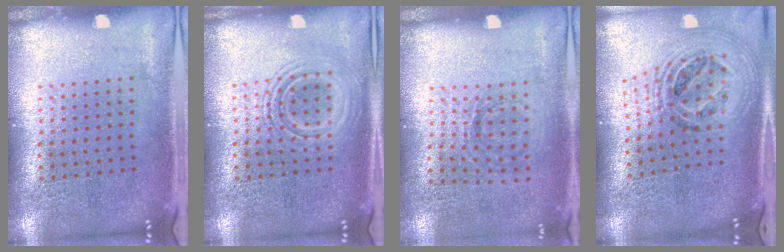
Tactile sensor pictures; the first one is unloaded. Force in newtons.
{"total": 2.8, "press": 2.7, "slide": 0.4}
{"total": 0.9, "press": 0.8, "slide": 0.4}
{"total": 1.9, "press": 1.6, "slide": 1.1}